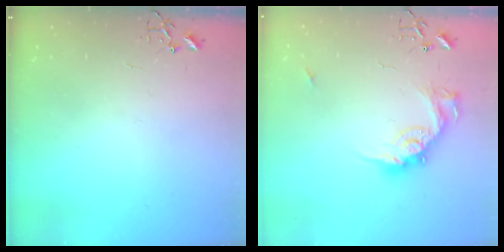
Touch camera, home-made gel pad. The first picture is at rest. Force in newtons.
{"total": 14.5, "press": 14.5, "slide": 1.2}